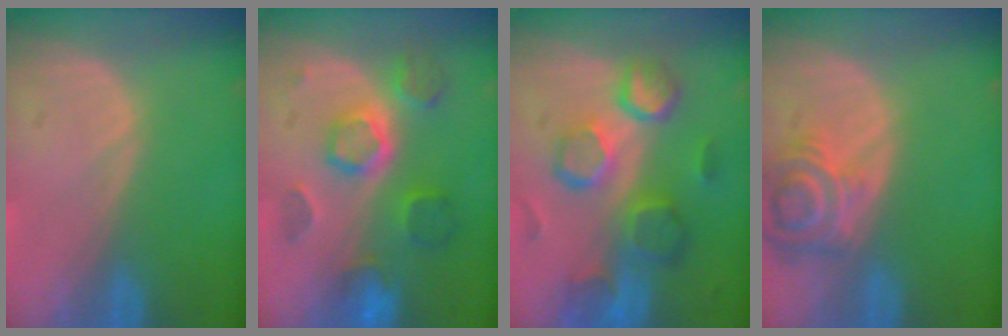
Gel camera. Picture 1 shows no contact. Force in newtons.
{"total": 8.5, "press": 7.7, "slide": 3.6}
{"total": 10.6, "press": 9.2, "slide": 5.2}
{"total": 7.2, "press": 6.6, "slide": 2.8}